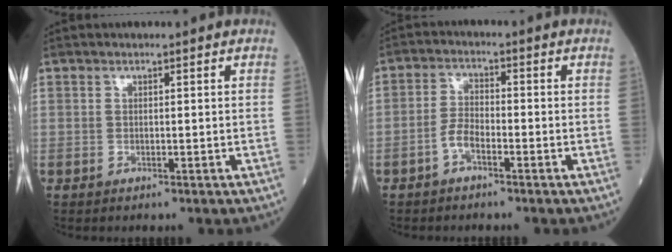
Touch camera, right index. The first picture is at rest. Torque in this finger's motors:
{"motor_torque": [0.13, -0.06, 0.04, 0.01]}